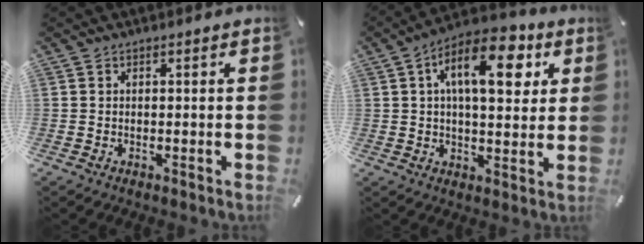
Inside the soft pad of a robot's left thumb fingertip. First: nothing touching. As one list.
[{"total": 15.9, "force": [5.8, 7.4, 12.8], "torque": [-0.193, -0.006, 0.092]}]